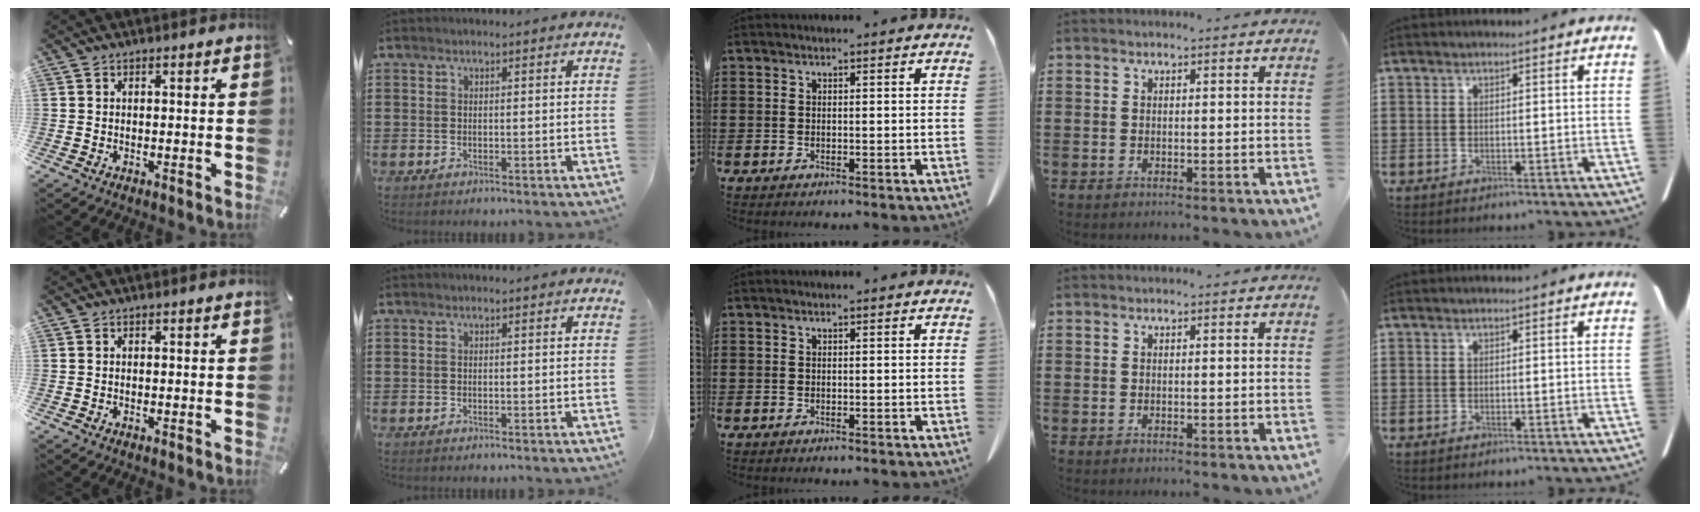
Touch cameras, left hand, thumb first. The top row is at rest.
{}